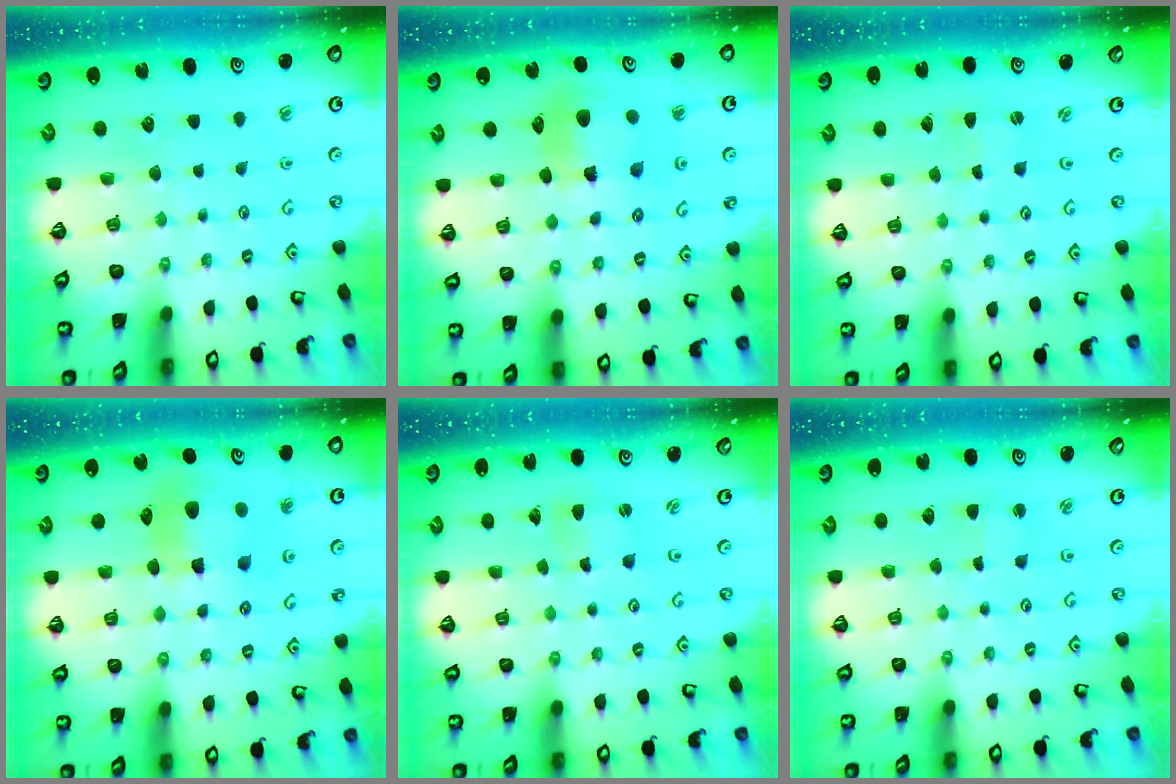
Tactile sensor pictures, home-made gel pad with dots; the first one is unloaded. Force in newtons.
{"total": 10.3, "press": 10.2, "slide": 1.4}
{"total": 0.8, "press": 0.8, "slide": 0.2}
{"total": 10.0, "press": 9.9, "slide": 1.3}
{"total": 2.2, "press": 2.1, "slide": 0.3}
{"total": 1.7, "press": 1.7, "slide": 0.1}